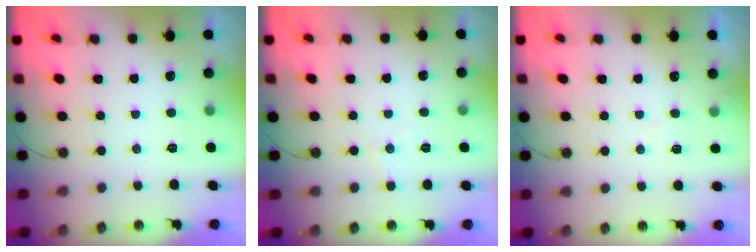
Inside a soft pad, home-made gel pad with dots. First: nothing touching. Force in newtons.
{"total": 5.0, "press": 4.9, "slide": 0.7}
{"total": 4.5, "press": 4.4, "slide": 0.6}